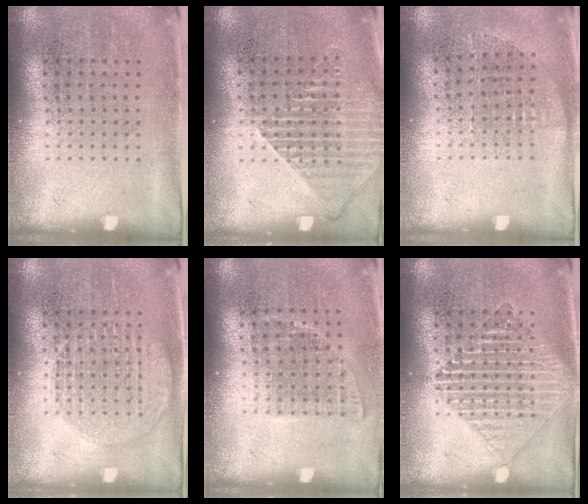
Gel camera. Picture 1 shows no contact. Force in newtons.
{"total": 1.6, "press": 1.4, "slide": 0.8}
{"total": 0.7, "press": 0.6, "slide": 0.3}
{"total": 2.3, "press": 2.3, "slide": 0.4}
{"total": 1.0, "press": 0.9, "slide": 0.5}
{"total": 2.8, "press": 2.8, "slide": 0.5}